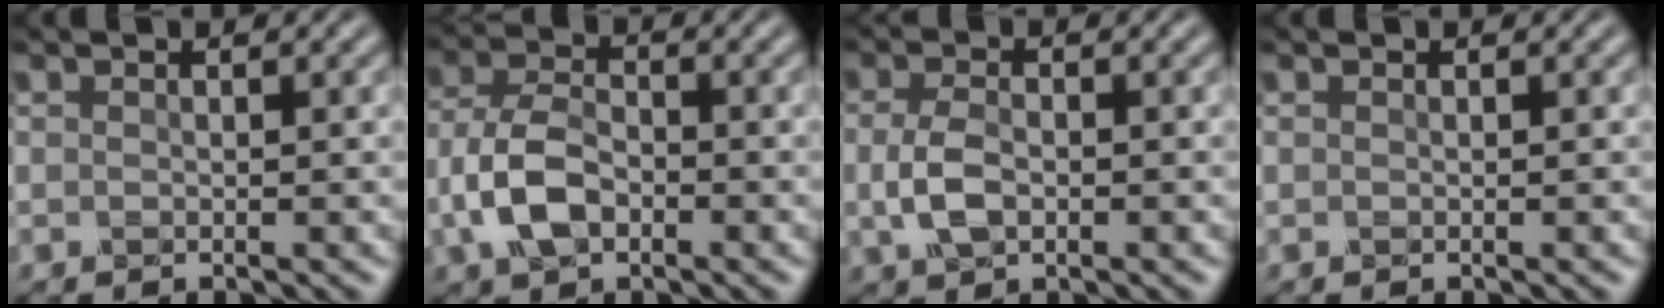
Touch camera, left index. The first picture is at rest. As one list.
[{"total": 4.8, "force": [-1.9, 2.7, 3.5], "torque": [-0.087, 0.008, -0.041]}, {"total": 2.8, "force": [-0.5, 1.5, 2.3], "torque": [-0.061, 0.002, -0.009]}, {"total": 0.0}]